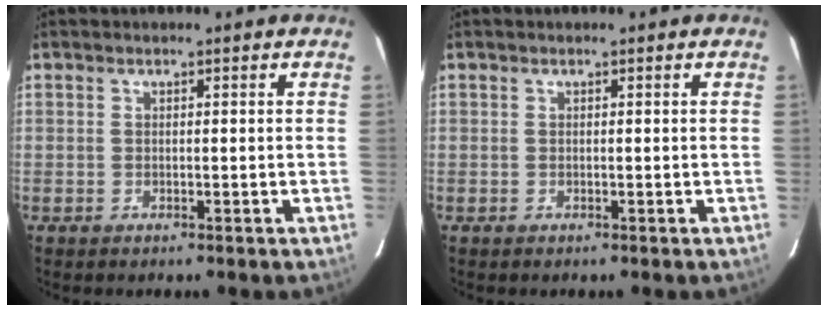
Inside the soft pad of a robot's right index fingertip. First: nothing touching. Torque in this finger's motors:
{"motor_torque": [0.00, 0.00, 0.00, 0.00]}